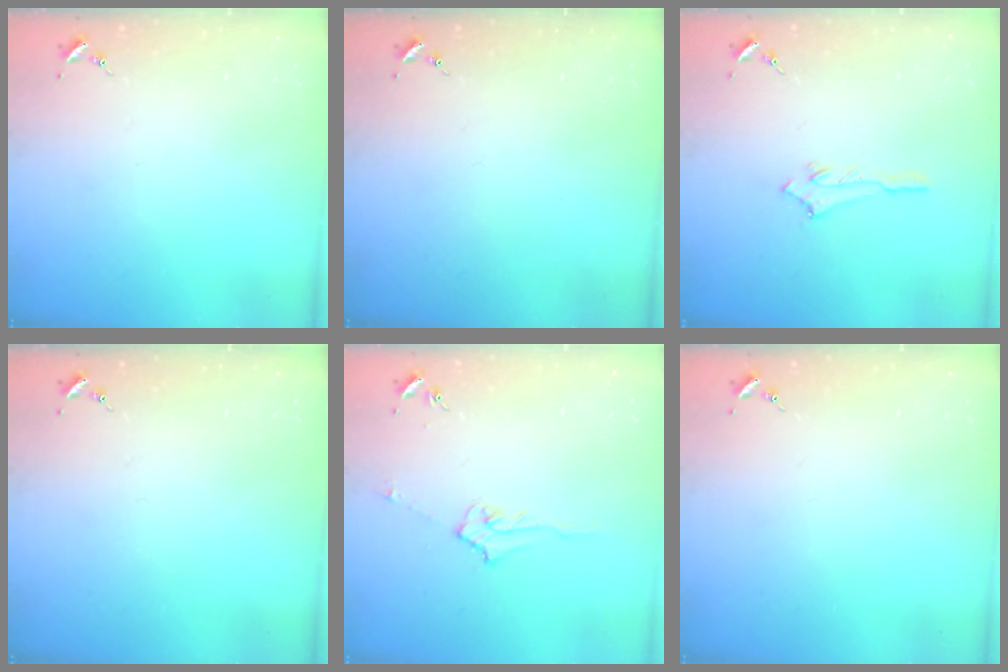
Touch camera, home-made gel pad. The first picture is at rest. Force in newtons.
{"total": 0.0}
{"total": 2.5, "press": 2.5, "slide": 0.2}
{"total": 0.0}
{"total": 5.1, "press": 5.0, "slide": 0.6}
{"total": 0.0}